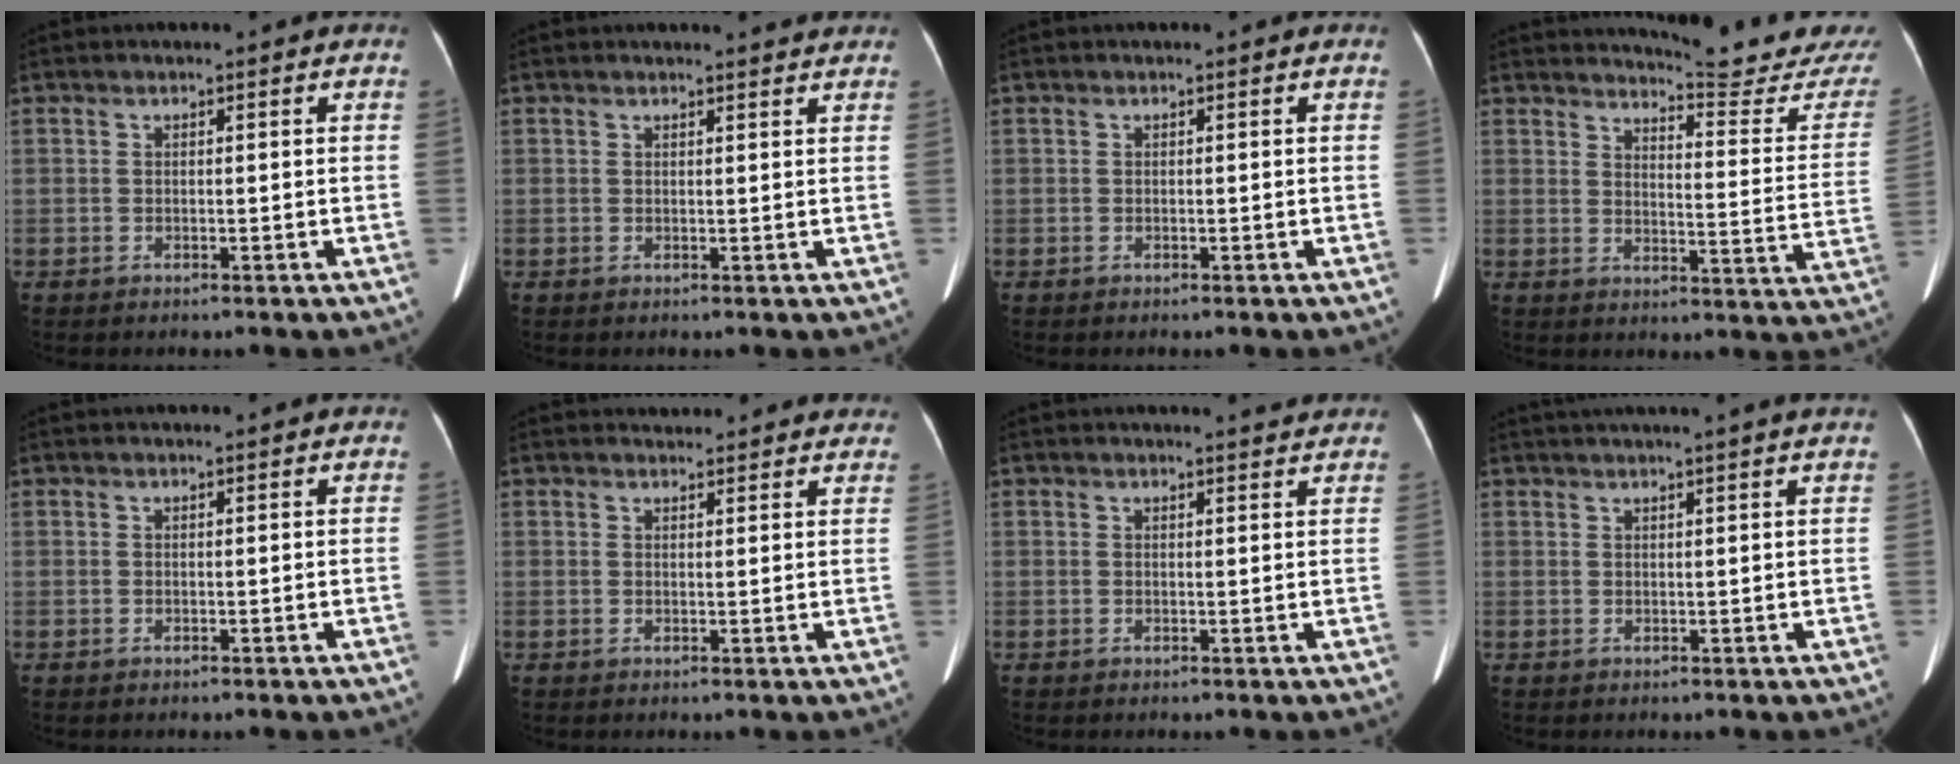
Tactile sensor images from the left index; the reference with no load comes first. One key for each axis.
{"total": 2.5, "fx": 2.5, "fy": 0.1, "fz": 0.4, "tx": -0.009, "ty": 0.001, "tz": 0.023}
{"total": 0.0}
{"total": 15.6, "fx": 15.2, "fy": -1.0, "fz": 3.0, "tx": -0.036, "ty": -0.117, "tz": 0.169}
{"total": 1.1, "fx": 1.1, "fy": 0.0, "fz": 0.4, "tx": -0.010, "ty": 0.013, "tz": 0.014}
{"total": 8.2, "fx": 7.8, "fy": 2.2, "fz": 1.3, "tx": 0.006, "ty": 0.016, "tz": 0.070}
{"total": 3.0, "fx": 2.9, "fy": 0.0, "fz": 0.6, "tx": -0.011, "ty": 0.000, "tz": 0.028}
{"total": 7.6, "fx": 6.6, "fy": -1.3, "fz": 3.6, "tx": -0.044, "ty": 0.028, "tz": 0.075}